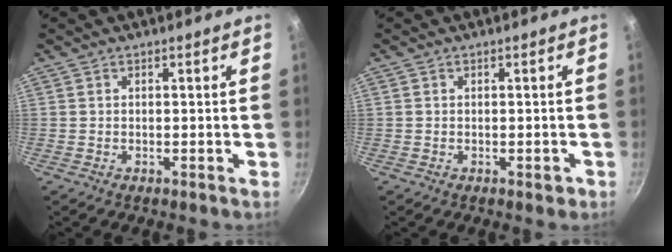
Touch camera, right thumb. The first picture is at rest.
{"total": 1.4, "force": [-0.5, 0.9, 0.9], "torque": [-0.003, 0.006, -0.005]}